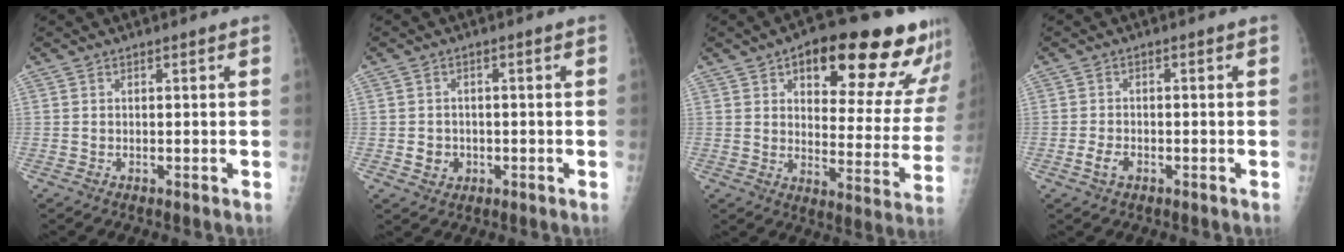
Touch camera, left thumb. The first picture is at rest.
{"total": 3.1, "force": [-0.9, 2.8, 1.0], "torque": [-0.001, 0.004, -0.009]}
{"total": 22.5, "force": [14.4, 8.8, 14.9], "torque": [-0.145, -0.050, 0.188]}
{"total": 2.6, "force": [-1.4, 1.5, 1.5], "torque": [-0.031, 0.008, -0.026]}